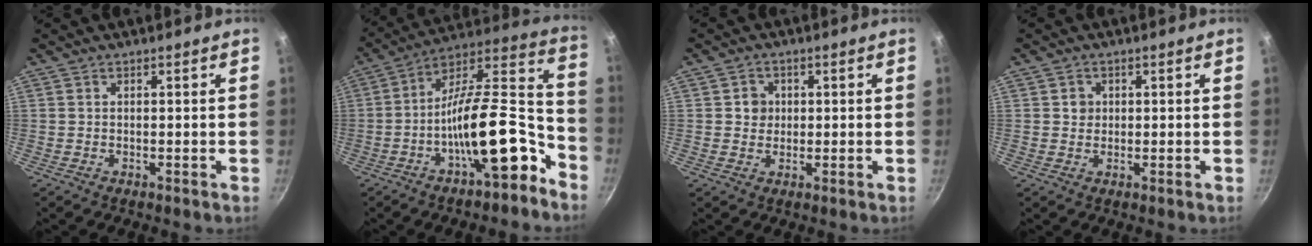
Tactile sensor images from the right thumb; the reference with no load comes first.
{"total": 20.3, "force": [-9.2, 7.4, 16.5], "torque": [-0.212, 0.083, -0.161]}
{"total": 3.2, "force": [0.4, 3.0, 1.0], "torque": [0.003, 0.002, 0.003]}
{"total": 2.0, "force": [0.4, 1.9, 0.6], "torque": [0.000, 0.002, 0.003]}